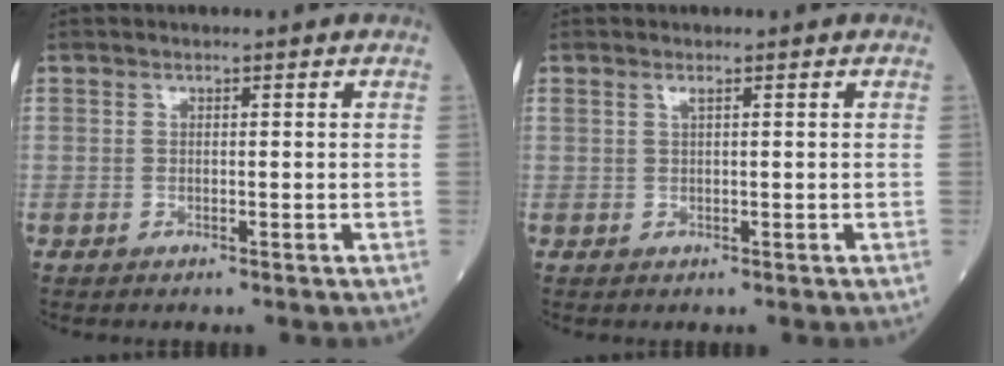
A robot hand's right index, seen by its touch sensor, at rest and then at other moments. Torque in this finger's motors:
{"motor_torque": [0.08, 0.07, 0.11, 0.03]}